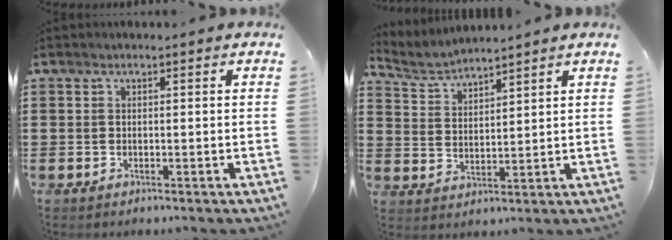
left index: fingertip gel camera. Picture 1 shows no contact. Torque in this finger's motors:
{"motor_torque": [0.02, 0.06, -0.02, 0.01]}